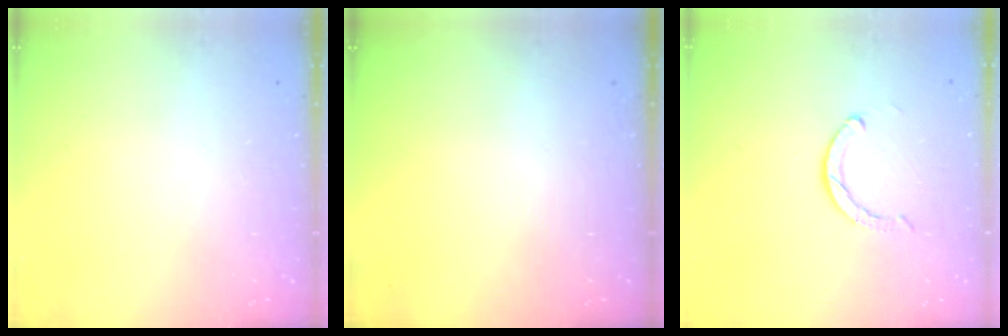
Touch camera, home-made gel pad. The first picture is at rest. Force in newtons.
{"total": 0.0}
{"total": 4.1, "press": 4.1, "slide": 0.4}